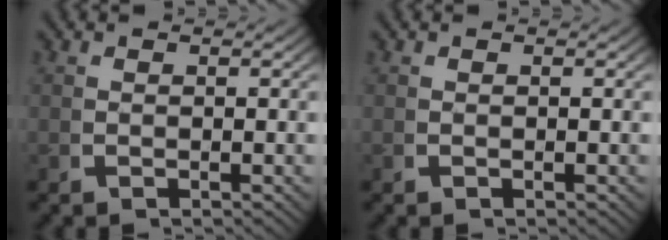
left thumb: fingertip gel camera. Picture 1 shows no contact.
{"total": 0.0}